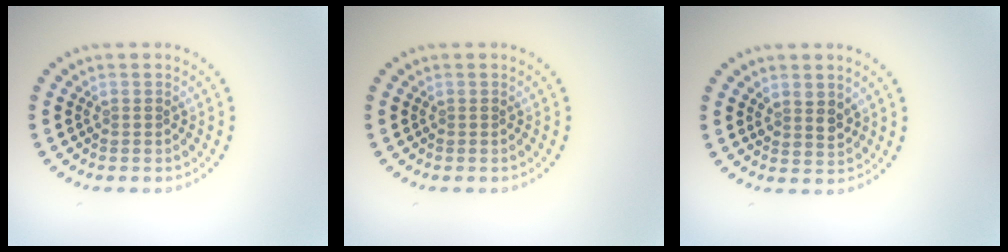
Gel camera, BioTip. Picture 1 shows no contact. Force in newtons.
{"total": 0.0}
{"total": 1.8, "press": 1.6, "slide": 0.9}